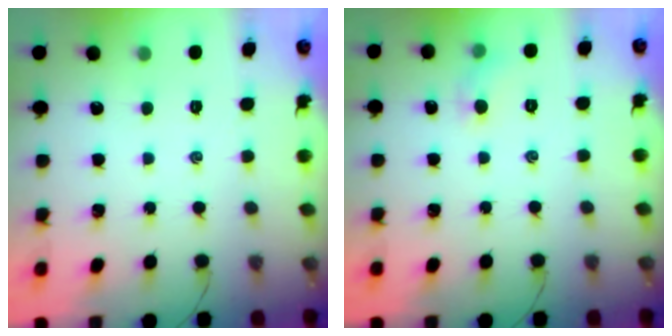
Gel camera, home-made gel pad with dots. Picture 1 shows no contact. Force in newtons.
{"total": 5.2, "press": 4.9, "slide": 1.6}